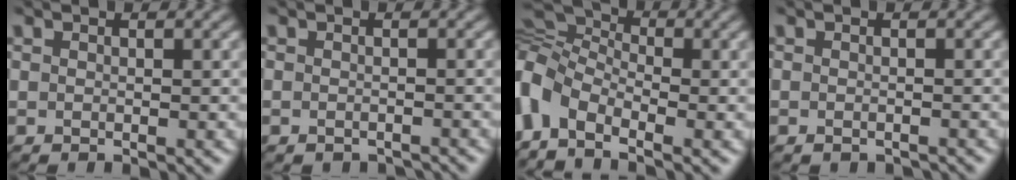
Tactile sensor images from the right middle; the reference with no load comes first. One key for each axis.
{"total": 1.4, "fx": -1.3, "fy": 0.4, "fz": 0.4, "tx": -0.002, "ty": -0.004, "tz": -0.018}
{"total": 7.4, "fx": -2.6, "fy": 4.6, "fz": 5.2, "tx": -0.112, "ty": 0.010, "tz": -0.079}
{"total": 1.1, "fx": -1.0, "fy": 0.4, "fz": 0.4, "tx": -0.005, "ty": -0.006, "tz": -0.015}